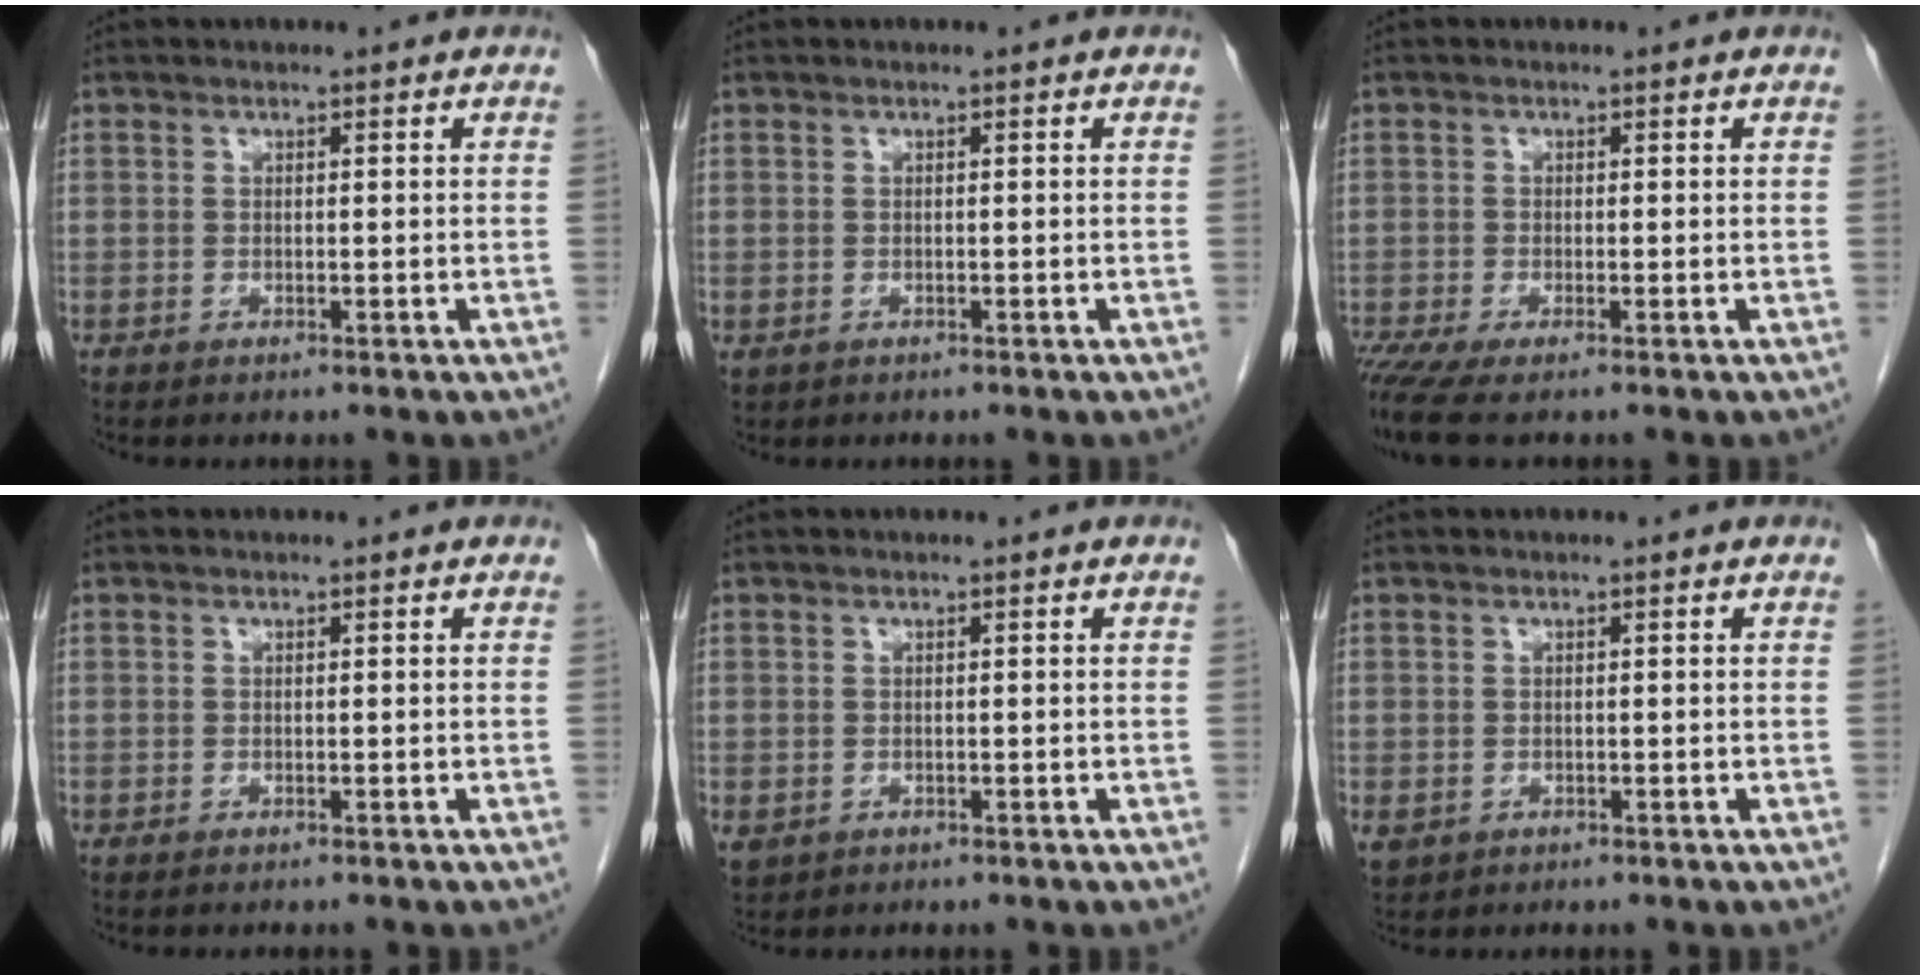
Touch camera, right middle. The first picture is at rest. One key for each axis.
{"total": 0.6, "fx": -0.2, "fy": 0.6, "fz": 0.1, "tx": -0.005, "ty": 0.004, "tz": 0.005}
{"total": 4.1, "fx": -2.9, "fy": 0.4, "fz": 2.9, "tx": -0.056, "ty": -0.012, "tz": -0.056}
{"total": 0.9, "fx": -0.8, "fy": 0.2, "fz": 0.4, "tx": -0.008, "ty": -0.002, "tz": -0.009}
{"total": 2.0, "fx": -0.7, "fy": 1.8, "fz": 0.7, "tx": -0.016, "ty": -0.001, "tz": 0.000}
{"total": 1.9, "fx": -0.6, "fy": 1.7, "fz": 0.7, "tx": -0.015, "ty": 0.001, "tz": 0.002}